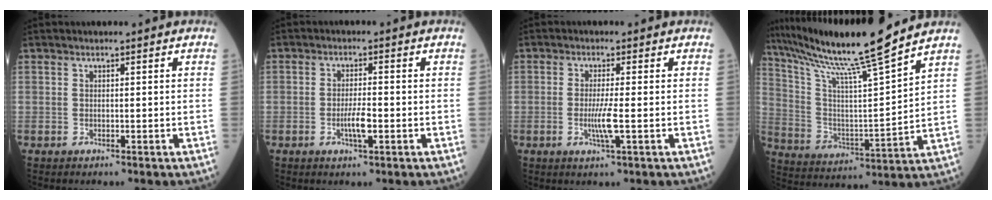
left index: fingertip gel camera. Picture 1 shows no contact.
{"total": 3.3, "force": [-1.2, 0.6, 3.1], "torque": [-0.062, -0.003, -0.021]}
{"total": 3.5, "force": [-0.8, -0.3, 3.4], "torque": [-0.071, -0.010, -0.018]}
{"total": 17.8, "force": [14.9, -1.8, 9.4], "torque": [-0.182, -0.014, 0.259]}